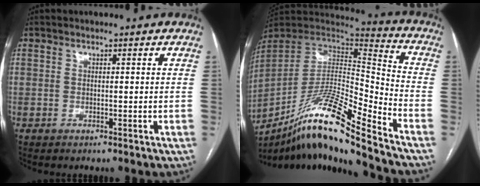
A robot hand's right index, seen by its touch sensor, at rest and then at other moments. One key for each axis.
{"total": 19.2, "fx": -14.0, "fy": 0.3, "fz": 13.1, "tx": -0.263, "ty": -0.007, "tz": -0.258}